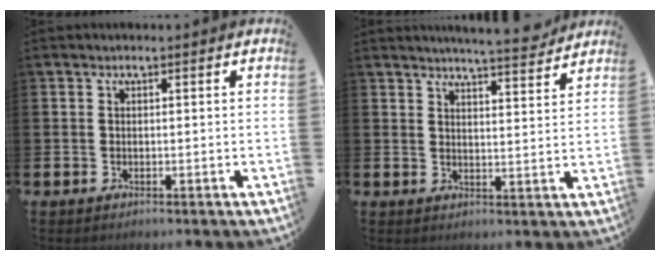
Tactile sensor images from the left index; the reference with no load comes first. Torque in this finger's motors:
{"motor_torque": [0.95, -1.13, 0.42, 0.10]}